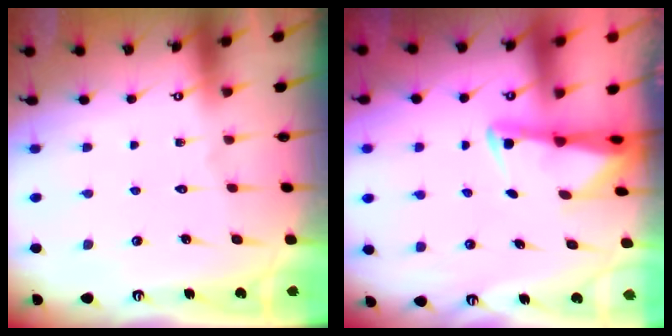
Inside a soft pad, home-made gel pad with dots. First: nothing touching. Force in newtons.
{"total": 2.4, "press": 2.3, "slide": 0.4}